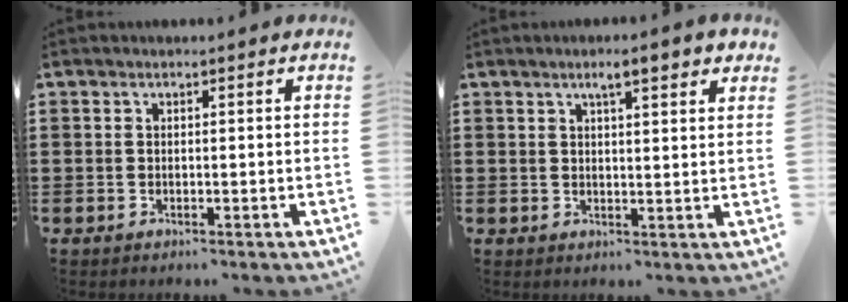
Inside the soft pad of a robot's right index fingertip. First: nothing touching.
{"total": 3.7, "force": [2.6, 0.4, 2.7], "torque": [-0.048, 0.002, 0.042]}